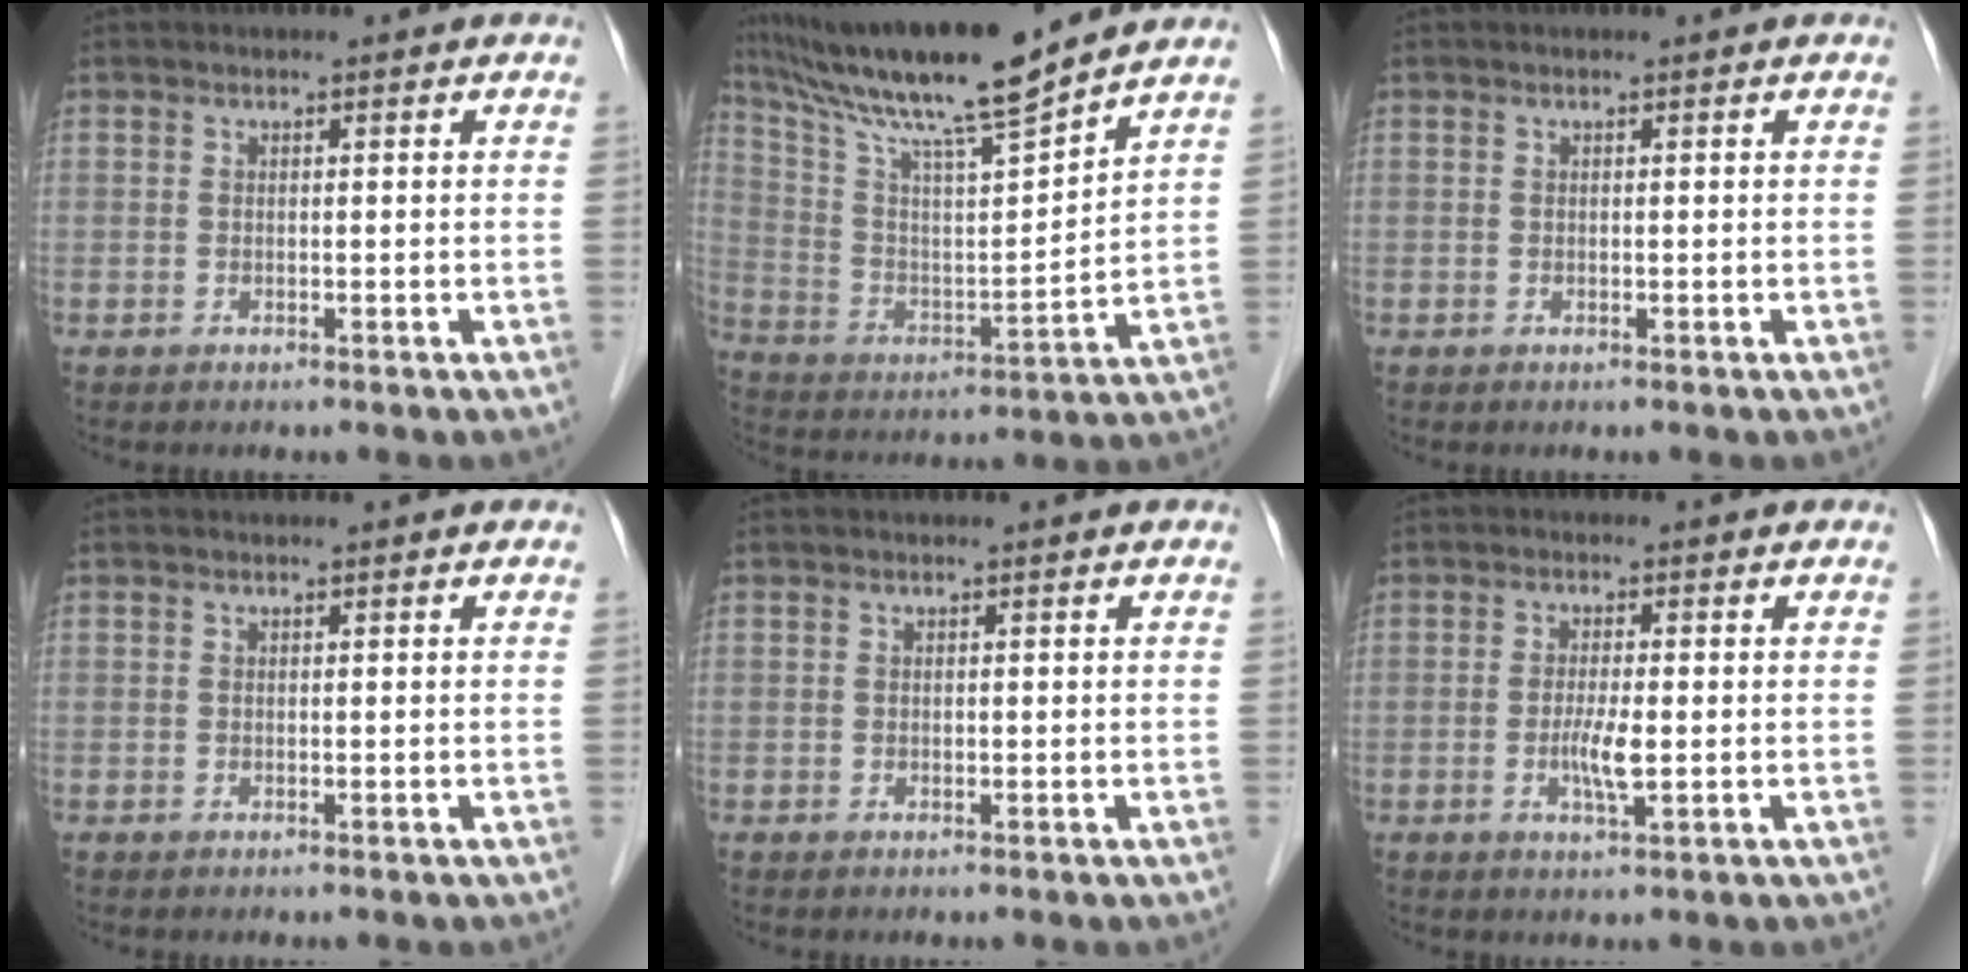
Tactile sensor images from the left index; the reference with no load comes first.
{"total": 17.1, "force": [14.4, -0.5, 9.2], "torque": [-0.170, 0.004, 0.253]}
{"total": 0.0}
{"total": 0.0}
{"total": 0.0}
{"total": 3.5, "force": [-0.8, 0.4, 3.4], "torque": [-0.070, -0.009, -0.015]}